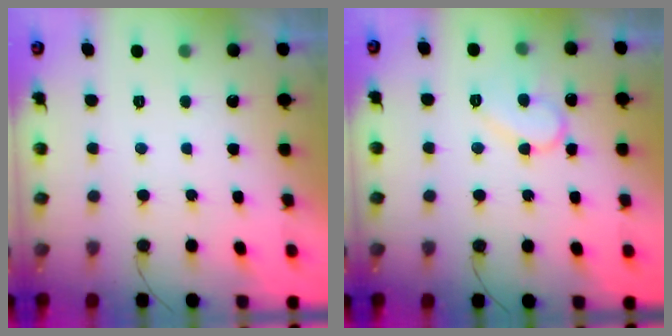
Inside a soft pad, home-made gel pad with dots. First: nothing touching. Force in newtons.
{"total": 10.5, "press": 10.5, "slide": 1.0}